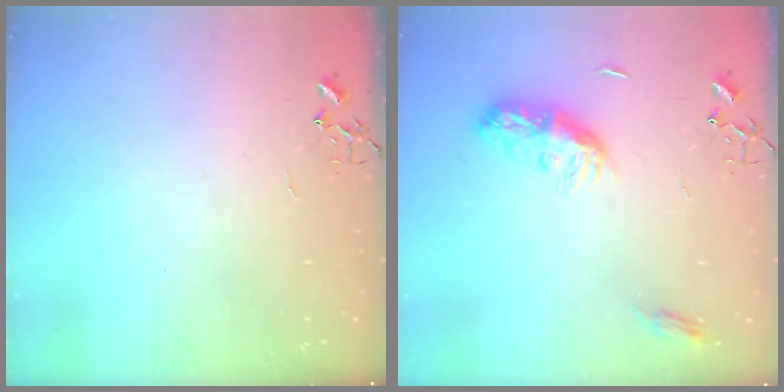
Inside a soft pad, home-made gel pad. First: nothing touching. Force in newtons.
{"total": 9.6, "press": 9.6, "slide": 0.1}